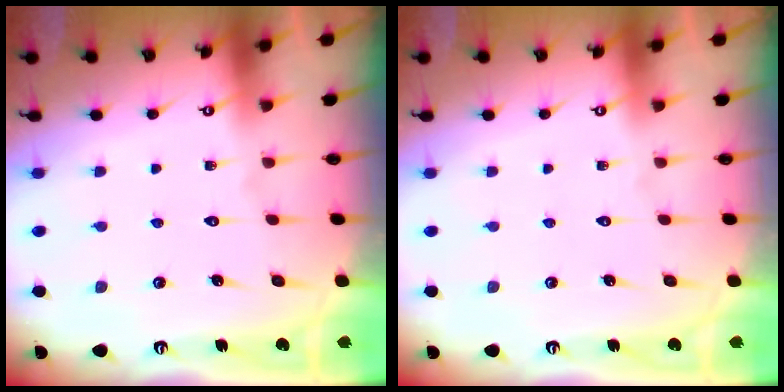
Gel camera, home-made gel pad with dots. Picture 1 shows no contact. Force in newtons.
{"total": 0.0}